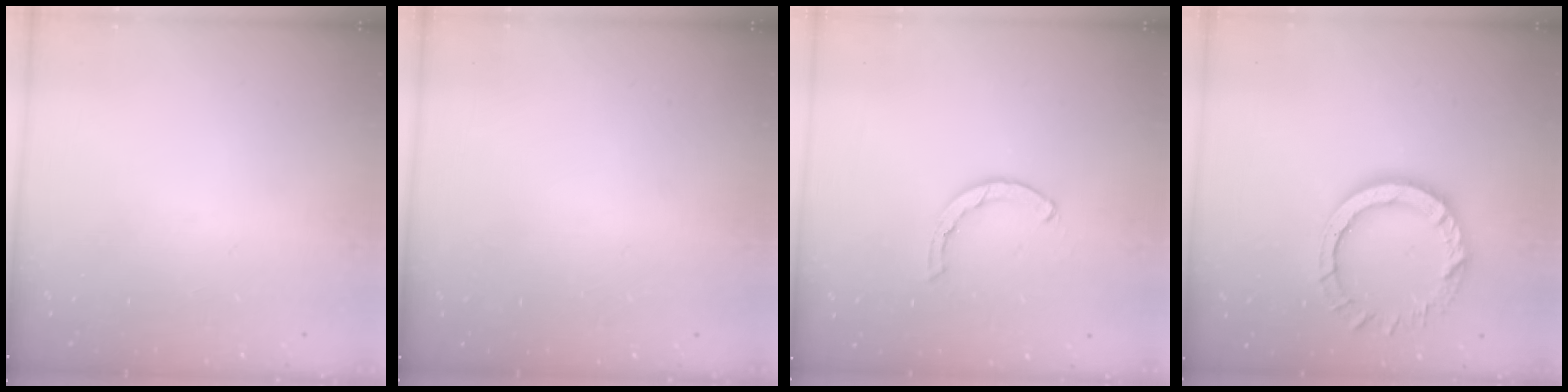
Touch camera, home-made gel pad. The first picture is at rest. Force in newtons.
{"total": 2.6, "press": 2.6, "slide": 0.2}
{"total": 2.1, "press": 2.1, "slide": 0.2}
{"total": 10.5, "press": 10.4, "slide": 1.0}